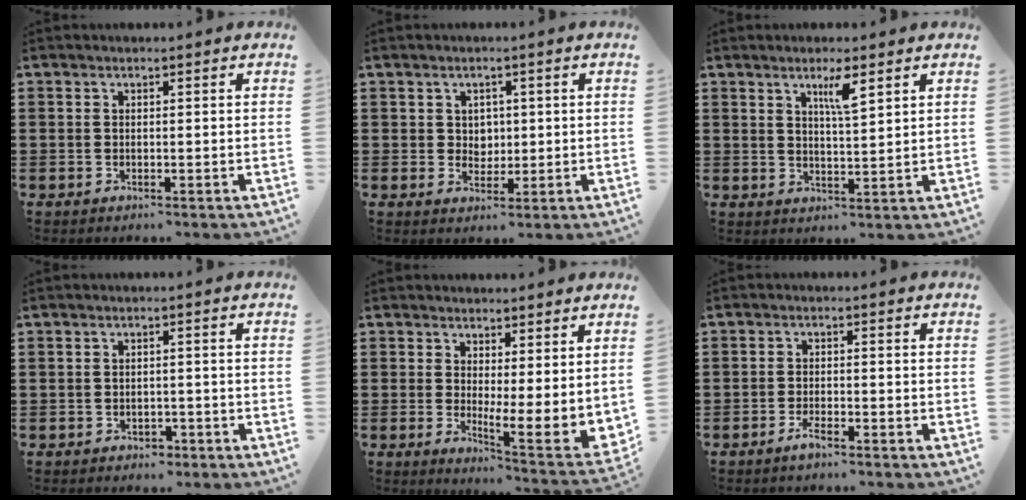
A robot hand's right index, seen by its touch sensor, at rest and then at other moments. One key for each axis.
{"total": 2.5, "fx": 1.0, "fy": 2.2, "fz": 0.6, "tx": -0.013, "ty": 0.008, "tz": 0.015}
{"total": 4.0, "fx": 2.4, "fy": 0.5, "fz": 3.1, "tx": -0.053, "ty": -0.004, "tz": 0.036}
{"total": 1.1, "fx": -1.0, "fy": 0.5, "fz": 0.1, "tx": -0.007, "ty": 0.001, "tz": -0.022}
{"total": 2.9, "fx": 1.7, "fy": 0.2, "fz": 2.3, "tx": -0.048, "ty": -0.031, "tz": 0.027}
{"total": 2.1, "fx": -1.6, "fy": 0.2, "fz": 1.3, "tx": -0.029, "ty": -0.002, "tz": -0.032}